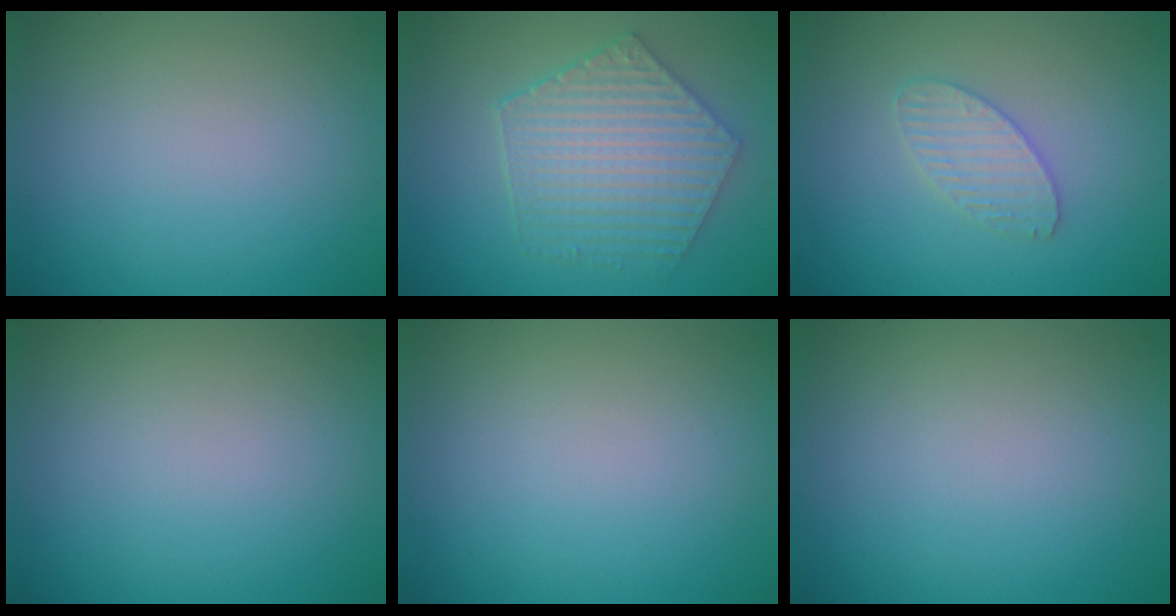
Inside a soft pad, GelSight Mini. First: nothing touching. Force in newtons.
{"total": 5.6, "press": 4.6, "slide": 3.1}
{"total": 2.3, "press": 2.3, "slide": 0.2}
{"total": 0.0}
{"total": 0.0}
{"total": 0.0}